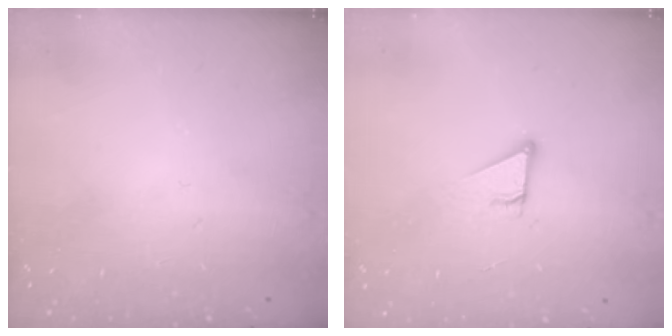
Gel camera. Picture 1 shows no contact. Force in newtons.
{"total": 2.9, "press": 2.9, "slide": 0.2}